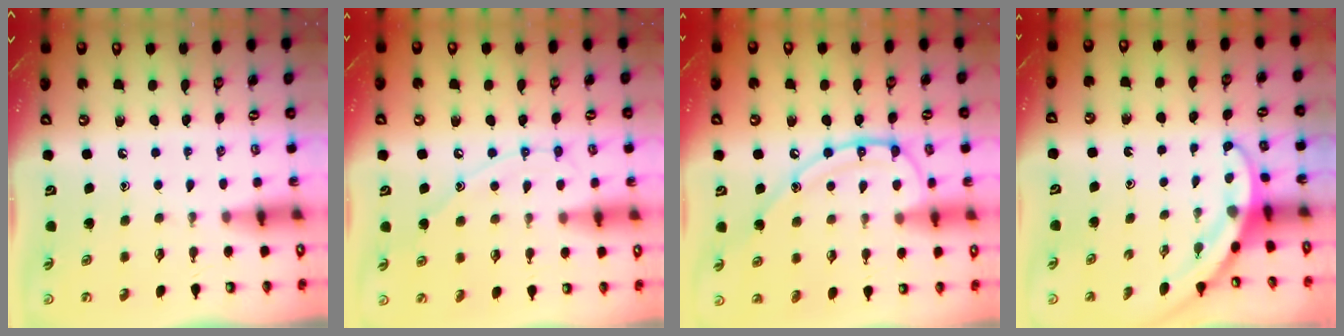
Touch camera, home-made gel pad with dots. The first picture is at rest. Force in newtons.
{"total": 9.5, "press": 9.4, "slide": 0.8}
{"total": 15.9, "press": 15.9, "slide": 1.3}
{"total": 3.0, "press": 3.0, "slide": 0.1}